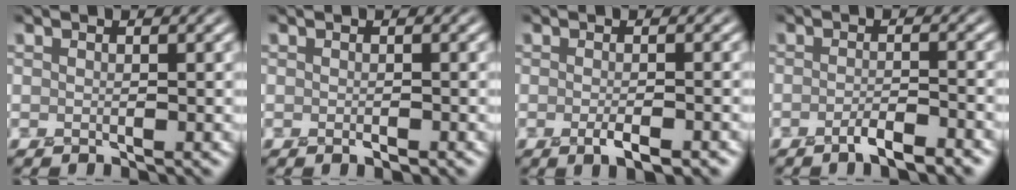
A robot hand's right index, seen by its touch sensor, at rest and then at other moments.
{"total": 0.8, "force": [-0.4, 0.3, 0.6], "torque": [-0.012, -0.006, -0.005]}
{"total": 2.3, "force": [-1.3, 0.5, 1.8], "torque": [-0.031, -0.011, -0.020]}
{"total": 2.7, "force": [-2.0, 0.6, 1.8], "torque": [-0.029, -0.003, -0.037]}